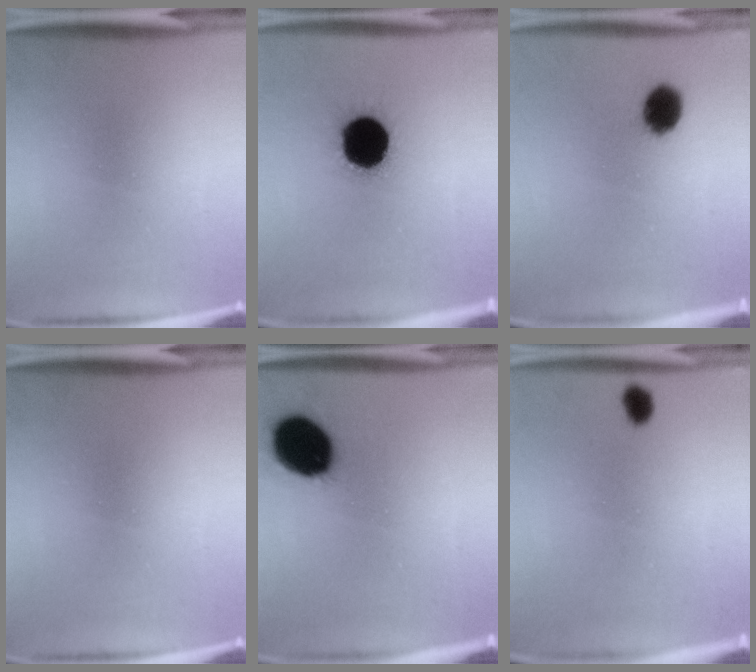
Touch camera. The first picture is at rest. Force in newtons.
{"total": 18.6}
{"total": 7.4}
{"total": 0.0}
{"total": 15.5}
{"total": 2.4}